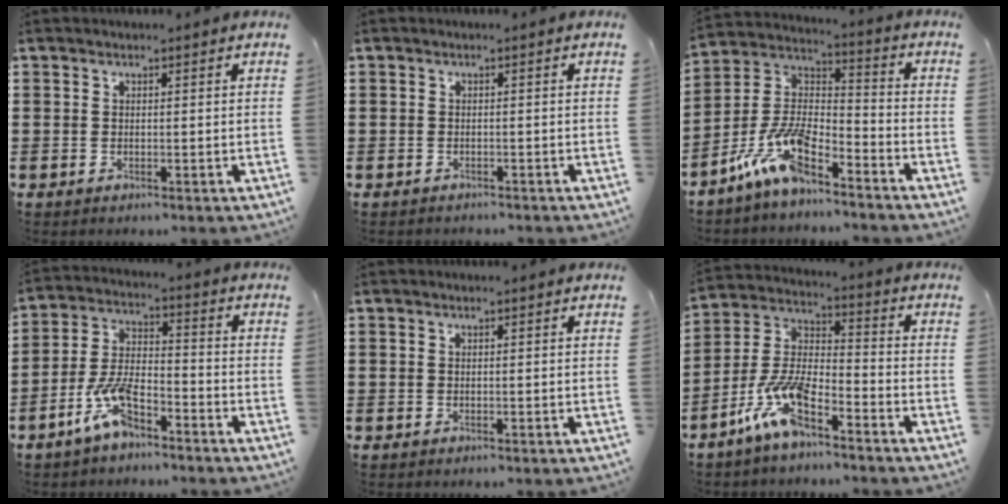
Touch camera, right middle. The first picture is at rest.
{"total": 0.8, "force": [-0.7, 0.3, -0.2], "torque": [0.001, 0.003, -0.016]}
{"total": 11.0, "force": [-8.0, 3.2, 6.8], "torque": [-0.156, 0.010, -0.160]}
{"total": 8.2, "force": [-5.3, 3.0, 5.4], "torque": [-0.128, 0.000, -0.102]}
{"total": 0.0}
{"total": 9.8, "force": [-6.9, 2.6, 6.5], "torque": [-0.157, -0.002, -0.137]}